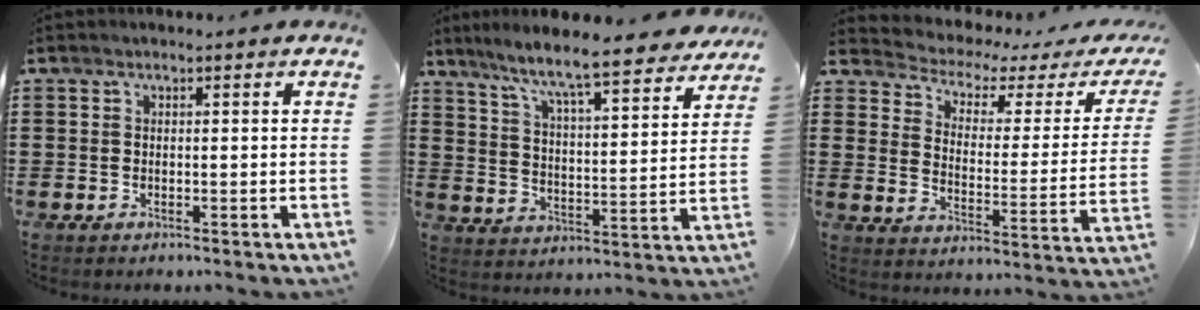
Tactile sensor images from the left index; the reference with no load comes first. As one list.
[{"total": 7.6, "force": [6.8, -0.5, 3.3], "torque": [-0.093, -0.048, 0.110]}, {"total": 2.5, "force": [2.0, 1.1, 1.2], "torque": [-0.043, -0.020, 0.022]}]